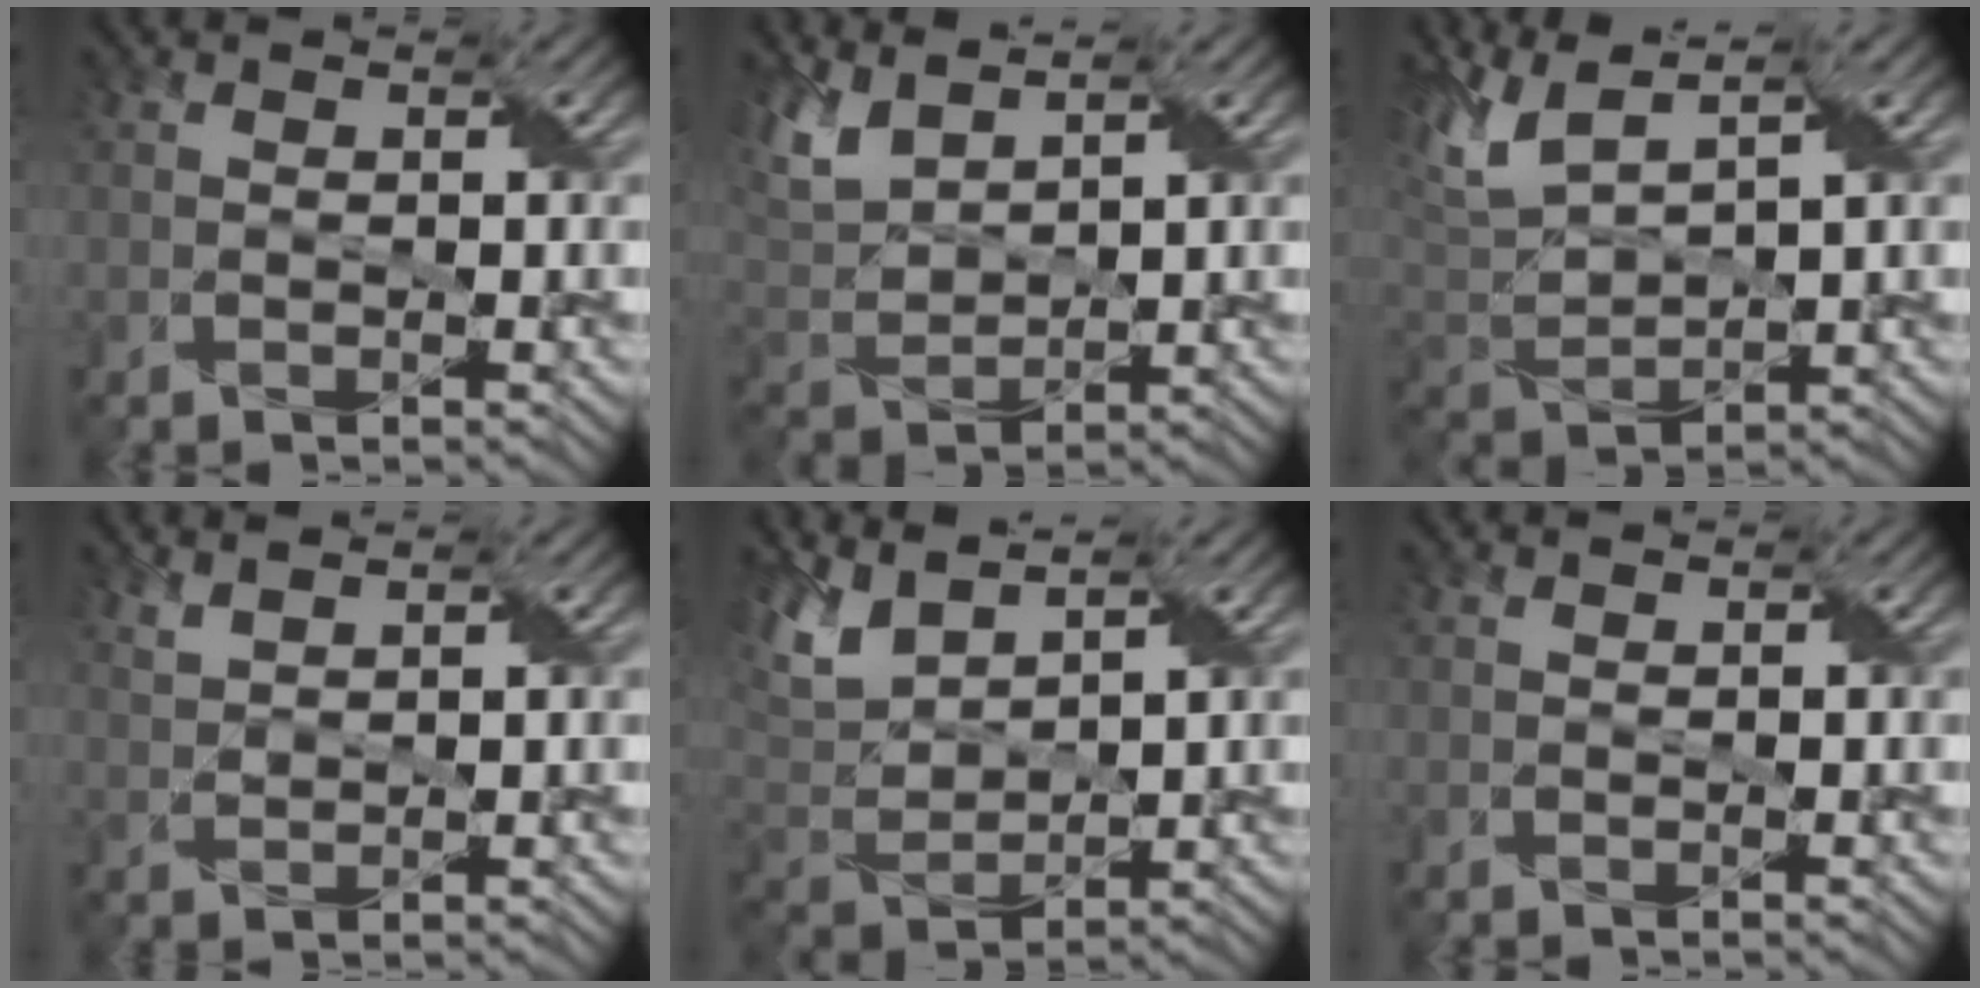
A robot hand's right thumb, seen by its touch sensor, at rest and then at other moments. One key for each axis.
{"total": 6.4, "fx": 4.6, "fy": 2.3, "fz": 3.8, "tx": -0.107, "ty": 0.011, "tz": 0.096}
{"total": 8.2, "fx": 4.9, "fy": 2.5, "fz": 6.1, "tx": -0.160, "ty": 0.018, "tz": 0.097}
{"total": 2.0, "fx": 1.7, "fy": 0.2, "fz": 1.0, "tx": -0.026, "ty": 0.004, "tz": 0.039}
{"total": 7.0, "fx": 5.2, "fy": 2.4, "fz": 4.1, "tx": -0.114, "ty": 0.012, "tz": 0.106}
{"total": 0.0}